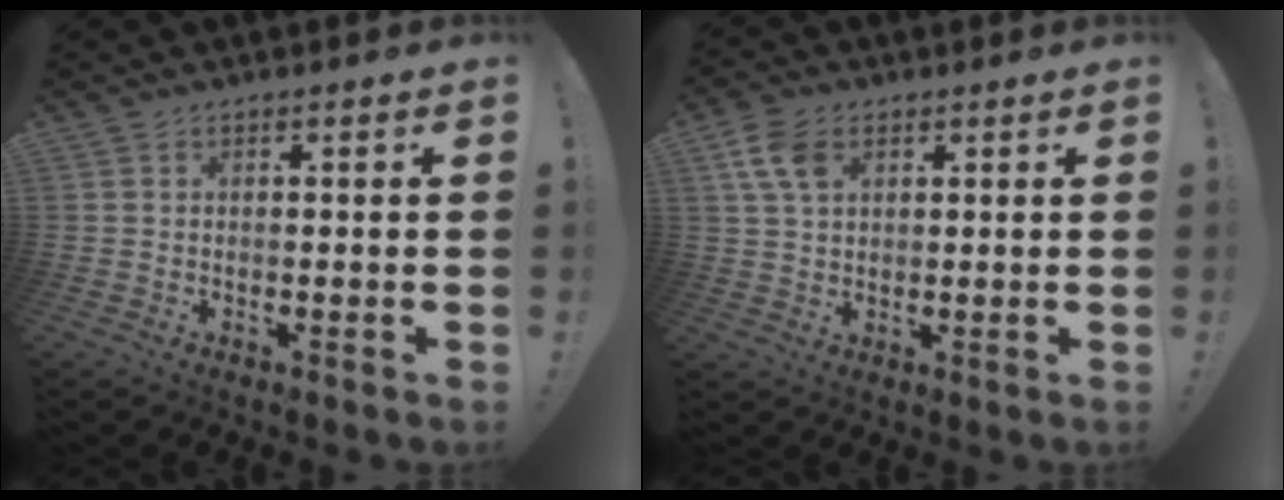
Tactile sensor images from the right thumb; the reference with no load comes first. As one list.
[{"total": 8.9, "force": [3.6, 6.1, 5.3], "torque": [-0.091, -0.004, 0.070]}]